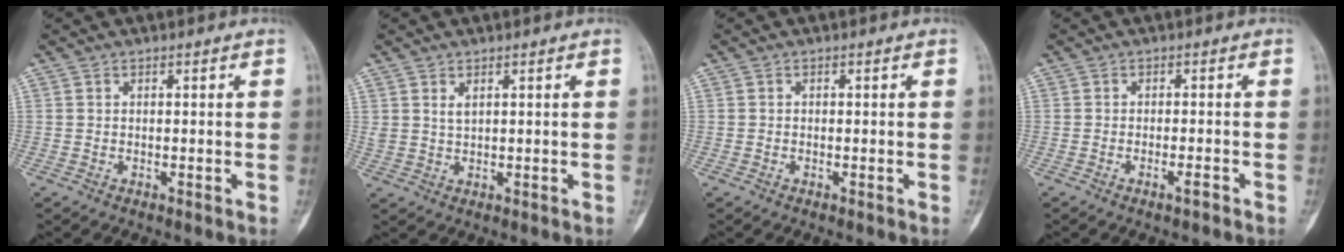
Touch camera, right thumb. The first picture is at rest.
{"total": 1.9, "force": [1.1, 0.9, 1.3], "torque": [-0.024, -0.006, 0.028]}
{"total": 0.0}
{"total": 2.0, "force": [-1.3, 0.3, 1.5], "torque": [-0.028, 0.003, -0.022]}